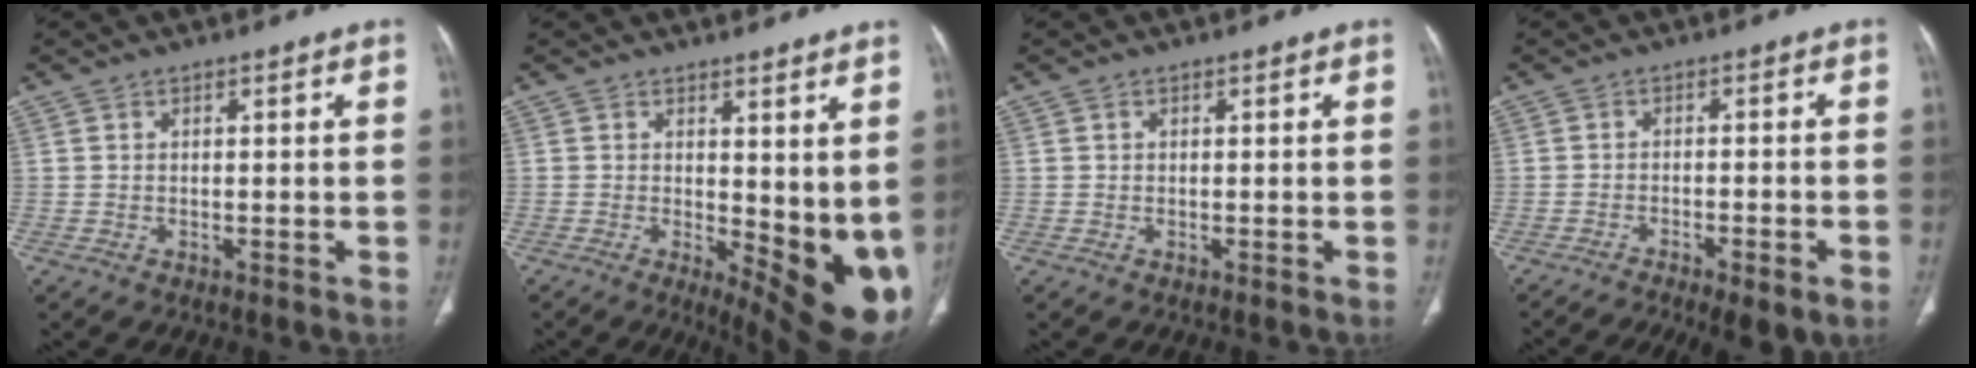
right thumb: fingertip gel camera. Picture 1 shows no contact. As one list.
[{"total": 12.3, "force": [1.1, 5.0, 11.2], "torque": [-0.134, -0.035, 0.030]}, {"total": 0.0}, {"total": 11.3, "force": [-7.6, 3.3, 7.8], "torque": [-0.120, 0.016, -0.107]}]